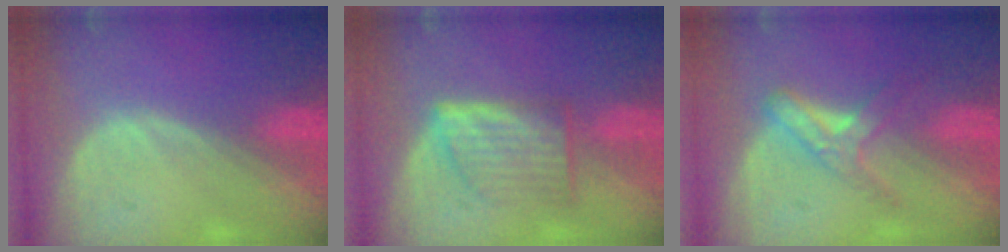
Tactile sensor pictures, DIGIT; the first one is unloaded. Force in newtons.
{"total": 6.1, "press": 5.8, "slide": 1.7}
{"total": 5.7, "press": 5.0, "slide": 2.9}